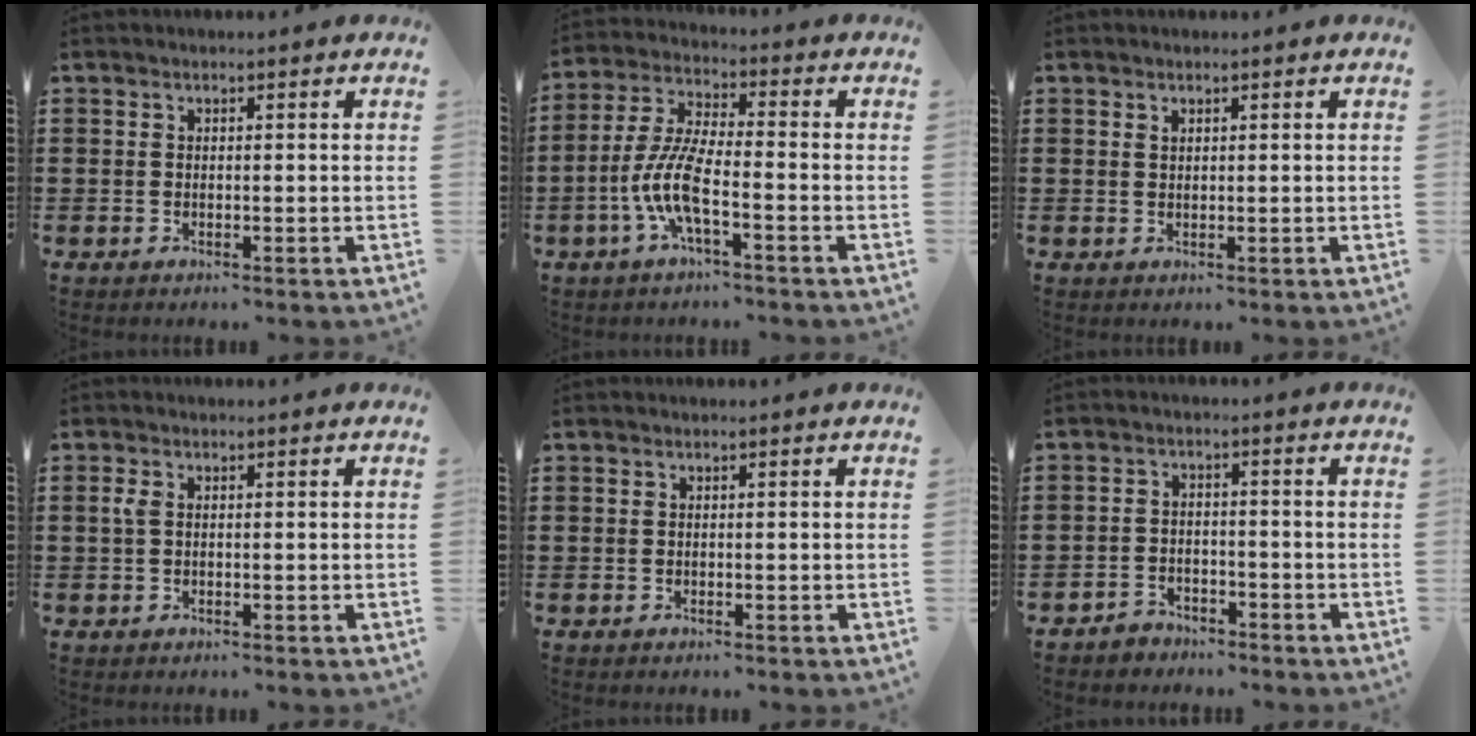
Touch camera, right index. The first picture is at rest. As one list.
[{"total": 8.1, "force": [-3.2, 1.9, 7.2], "torque": [-0.176, -0.015, -0.069]}, {"total": 0.7, "force": [0.5, 0.4, 0.3], "torque": [-0.007, 0.002, 0.009]}, {"total": 1.7, "force": [0.2, 0.9, 1.4], "torque": [-0.045, -0.001, -0.003]}, {"total": 0.0}, {"total": 2.6, "force": [-2.4, 1.0, 0.0], "torque": [-0.006, 0.004, -0.052]}]